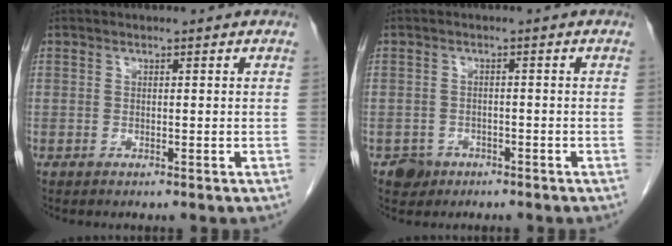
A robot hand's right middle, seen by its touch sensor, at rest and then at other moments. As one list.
[{"total": 2.6, "force": [-1.6, 2.0, 0.3], "torque": [-0.003, 0.009, -0.022]}]